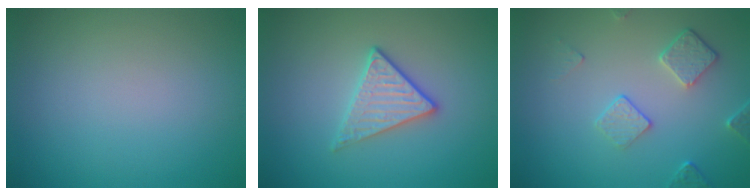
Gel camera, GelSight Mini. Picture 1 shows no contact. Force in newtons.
{"total": 2.8, "press": 2.5, "slide": 1.2}
{"total": 2.7, "press": 2.0, "slide": 1.7}